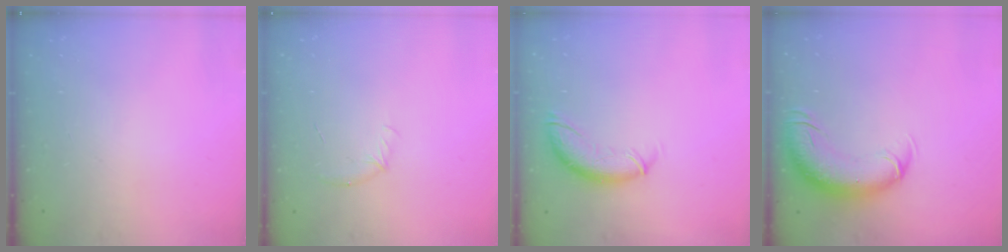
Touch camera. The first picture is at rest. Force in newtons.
{"total": 5.5, "press": 5.3, "slide": 1.4}
{"total": 10.8, "press": 10.6, "slide": 1.8}
{"total": 11.3, "press": 10.9, "slide": 3.0}